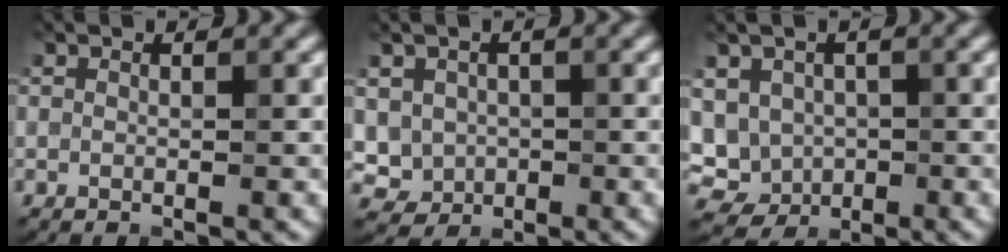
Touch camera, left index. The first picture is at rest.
{"total": 3.2, "force": [0.2, 2.9, 1.3], "torque": [-0.020, -0.004, 0.008]}
{"total": 6.3, "force": [-0.1, 5.7, 2.8], "torque": [-0.051, 0.016, -0.014]}